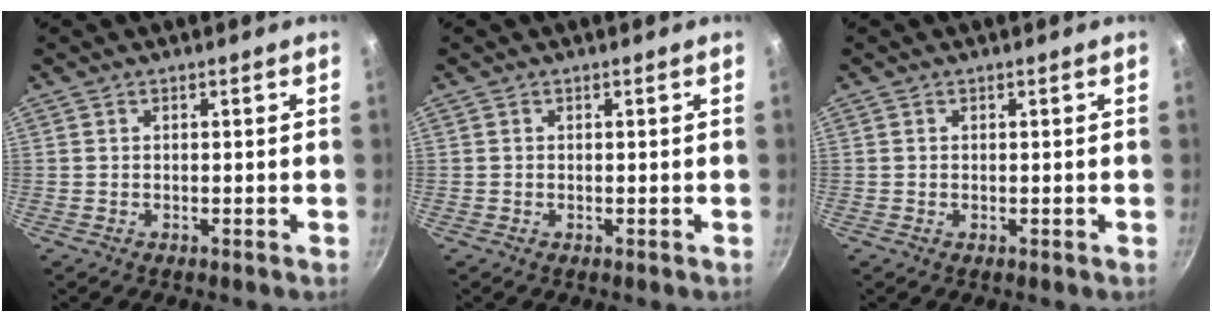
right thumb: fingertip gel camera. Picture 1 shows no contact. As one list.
[{"total": 0.0}, {"total": 0.0}]